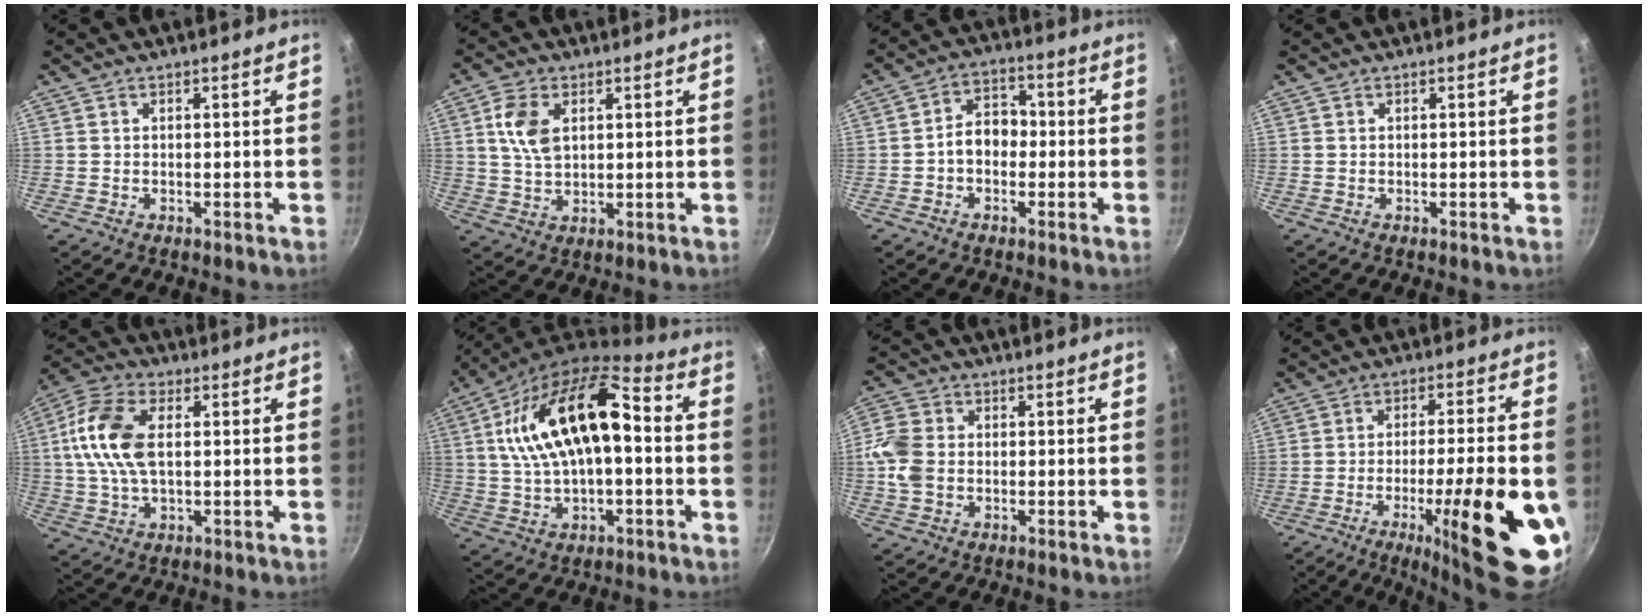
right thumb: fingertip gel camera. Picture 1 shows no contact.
{"total": 7.4, "force": [2.2, 4.6, 5.4], "torque": [-0.097, -0.004, 0.042]}
{"total": 6.6, "force": [-1.1, 5.0, 4.2], "torque": [-0.033, 0.027, -0.028]}
{"total": 0.0}
{"total": 12.9, "force": [1.6, 7.3, 10.5], "torque": [-0.204, 0.020, 0.017]}
{"total": 20.1, "force": [2.1, 9.8, 17.4], "torque": [-0.302, 0.034, 0.026]}
{"total": 7.5, "force": [-0.7, 5.9, 4.5], "torque": [-0.087, 0.007, -0.028]}
{"total": 21.4, "force": [-6.9, 4.4, 19.8], "torque": [-0.261, 0.015, -0.096]}